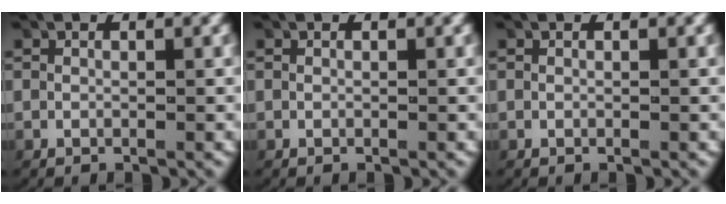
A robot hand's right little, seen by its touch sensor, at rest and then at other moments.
{"total": 0.0}
{"total": 0.0}